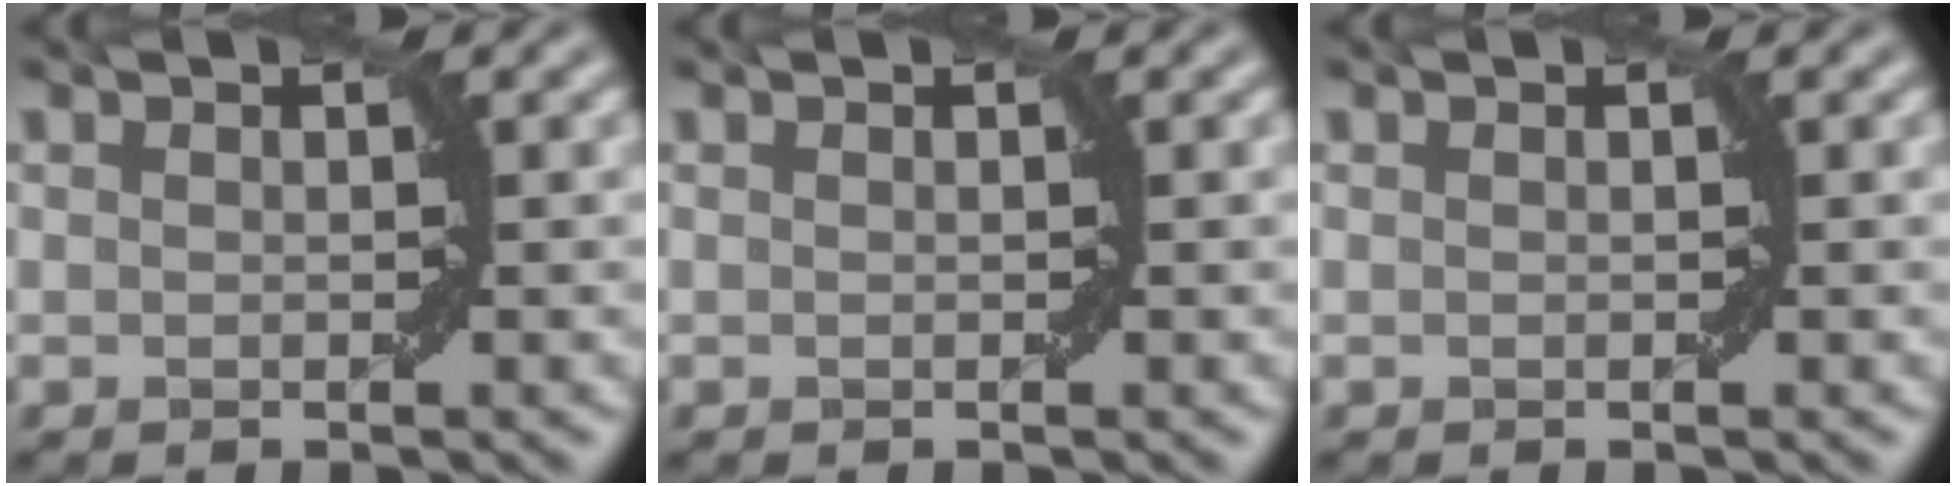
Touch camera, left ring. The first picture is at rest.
{"total": 0.0}
{"total": 0.0}